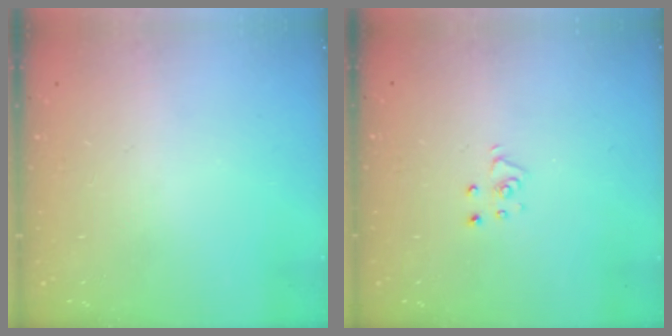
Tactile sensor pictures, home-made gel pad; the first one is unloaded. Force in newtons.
{"total": 3.6, "press": 3.6, "slide": 0.2}